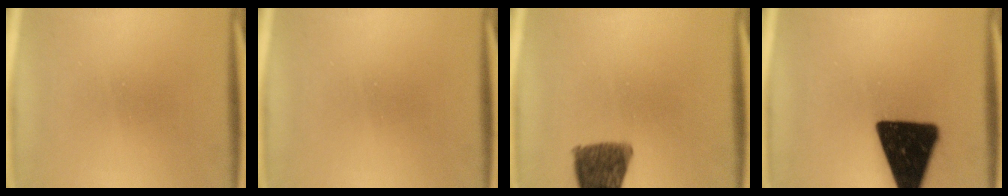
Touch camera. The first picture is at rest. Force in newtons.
{"total": 0.0}
{"total": 10.0}
{"total": 19.3}